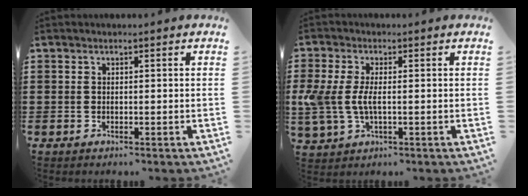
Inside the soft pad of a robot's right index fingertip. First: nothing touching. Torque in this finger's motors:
{"motor_torque": [0.51, 0.63, 0.17, 0.16]}